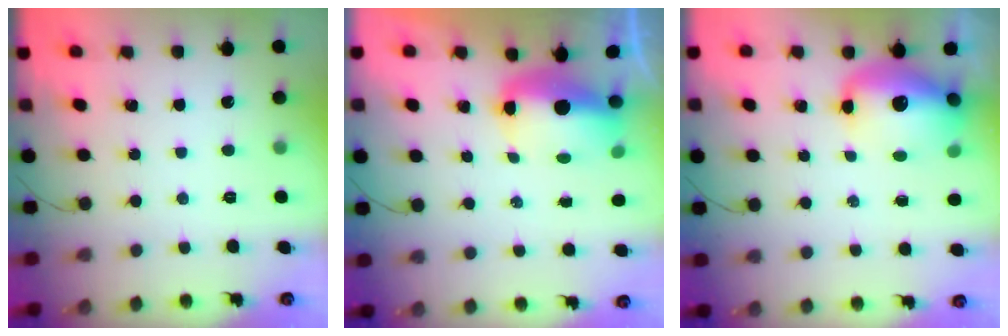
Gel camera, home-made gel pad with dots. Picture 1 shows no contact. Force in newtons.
{"total": 8.6, "press": 8.4, "slide": 1.6}
{"total": 14.5, "press": 14.1, "slide": 3.5}